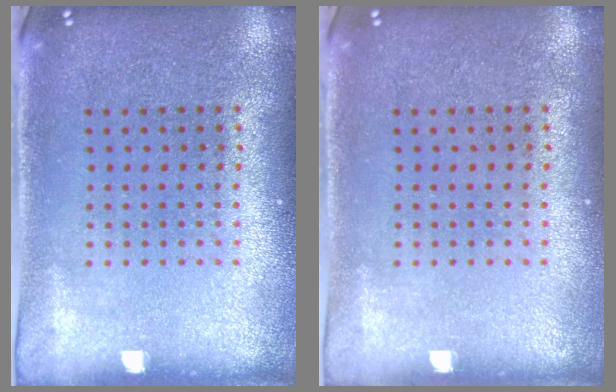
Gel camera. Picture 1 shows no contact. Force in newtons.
{"total": 0.0}